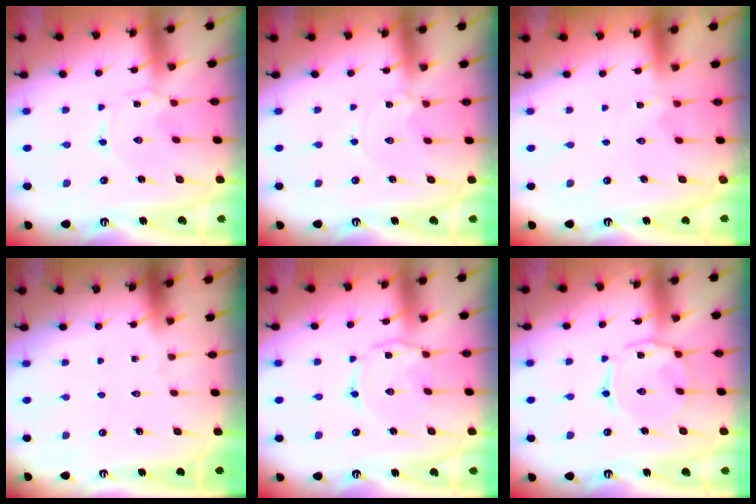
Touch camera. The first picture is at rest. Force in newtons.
{"total": 2.2, "press": 2.2, "slide": 0.2}
{"total": 0.7, "press": 0.6, "slide": 0.3}
{"total": 0.0}
{"total": 2.8, "press": 2.8, "slide": 0.4}
{"total": 5.1, "press": 5.1, "slide": 0.4}